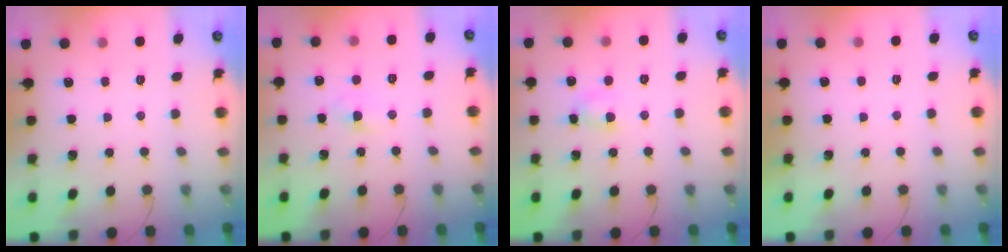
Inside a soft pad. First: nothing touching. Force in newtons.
{"total": 3.0, "press": 2.8, "slide": 1.1}
{"total": 3.8, "press": 3.5, "slide": 1.3}
{"total": 1.0, "press": 0.9, "slide": 0.2}